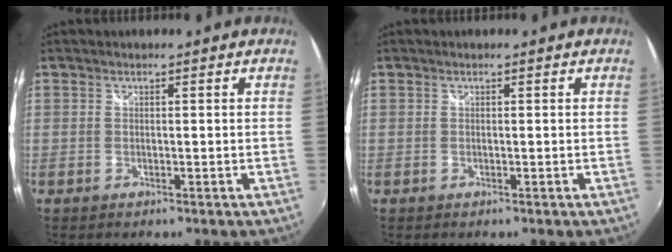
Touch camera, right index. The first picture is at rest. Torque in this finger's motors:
{"motor_torque": [-0.02, 0.03, 0.00, -0.01]}